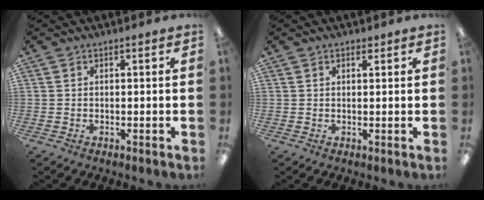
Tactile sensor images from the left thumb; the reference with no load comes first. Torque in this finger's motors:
{"motor_torque": [0.05, 0.13, -0.21, -0.19, -0.02]}